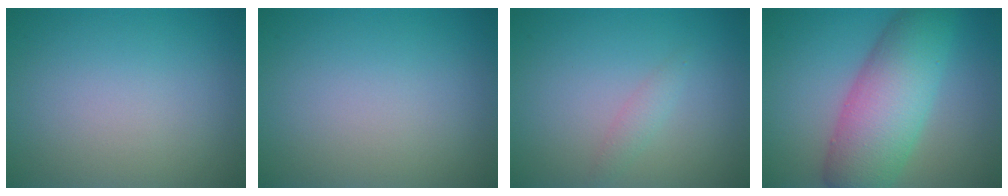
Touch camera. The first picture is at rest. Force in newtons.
{"total": 0.0}
{"total": 1.2, "press": 1.2, "slide": 0.0}
{"total": 8.8, "press": 8.8, "slide": 0.1}